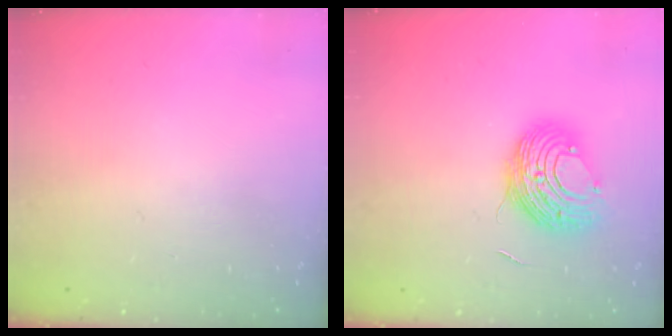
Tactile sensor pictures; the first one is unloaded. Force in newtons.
{"total": 10.1, "press": 10.1, "slide": 0.7}